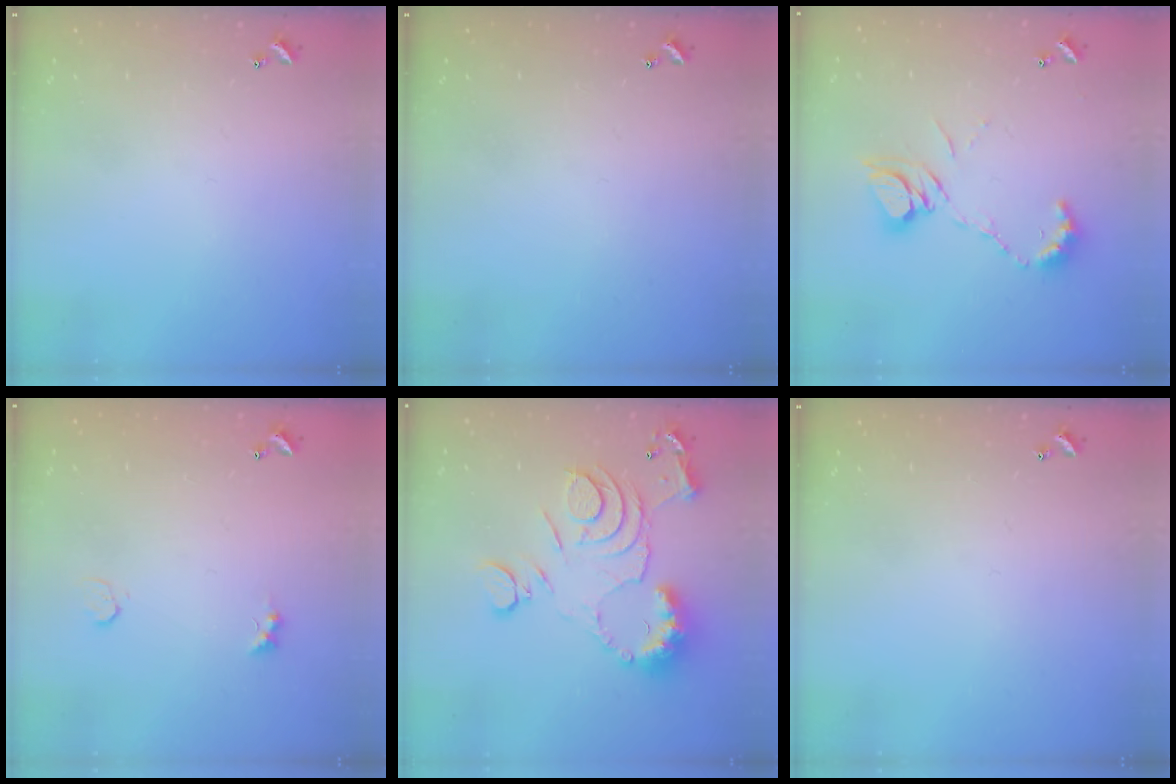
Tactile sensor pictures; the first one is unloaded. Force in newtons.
{"total": 0.0}
{"total": 9.5, "press": 9.5, "slide": 0.4}
{"total": 1.9, "press": 1.8, "slide": 0.5}
{"total": 15.0, "press": 15.0, "slide": 1.6}
{"total": 0.0}